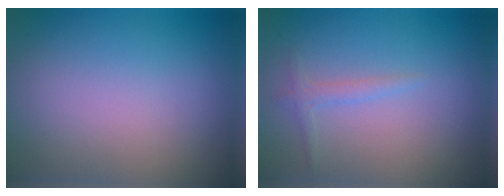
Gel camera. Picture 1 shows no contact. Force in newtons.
{"total": 1.1, "press": 1.1, "slide": 0.1}